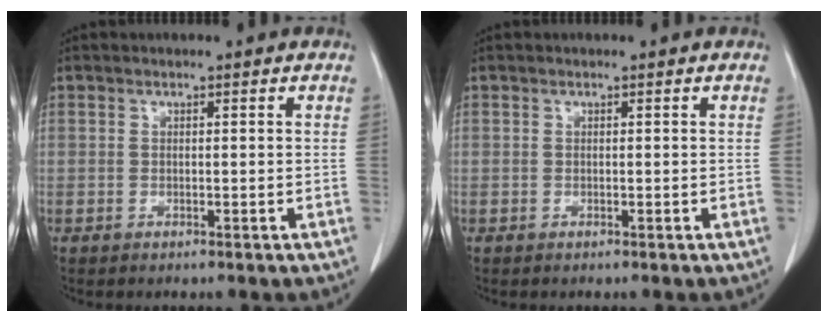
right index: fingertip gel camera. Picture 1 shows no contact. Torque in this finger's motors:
{"motor_torque": [-0.02, -0.01, 0.01, 0.01]}